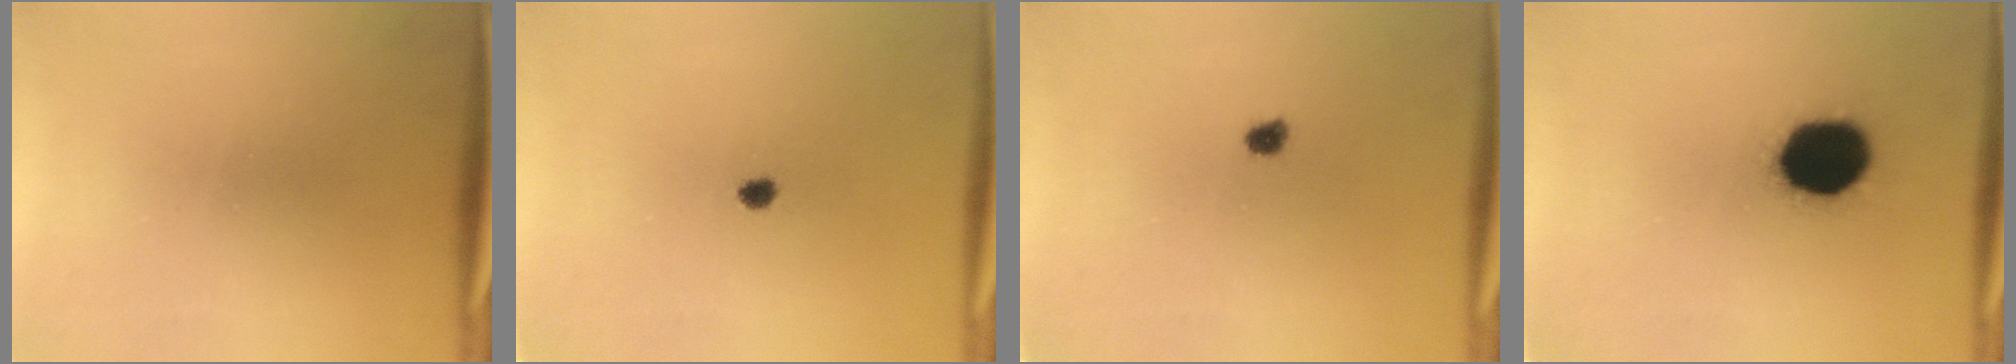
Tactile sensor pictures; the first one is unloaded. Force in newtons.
{"total": 1.8}
{"total": 1.8}
{"total": 17.1}